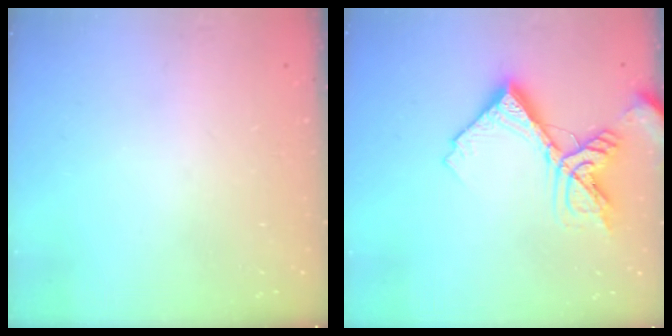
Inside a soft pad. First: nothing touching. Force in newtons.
{"total": 15.1, "press": 14.9, "slide": 1.9}